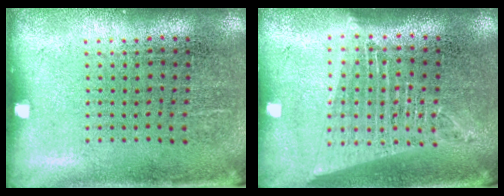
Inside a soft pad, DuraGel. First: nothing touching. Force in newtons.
{"total": 1.8, "press": 1.5, "slide": 0.9}